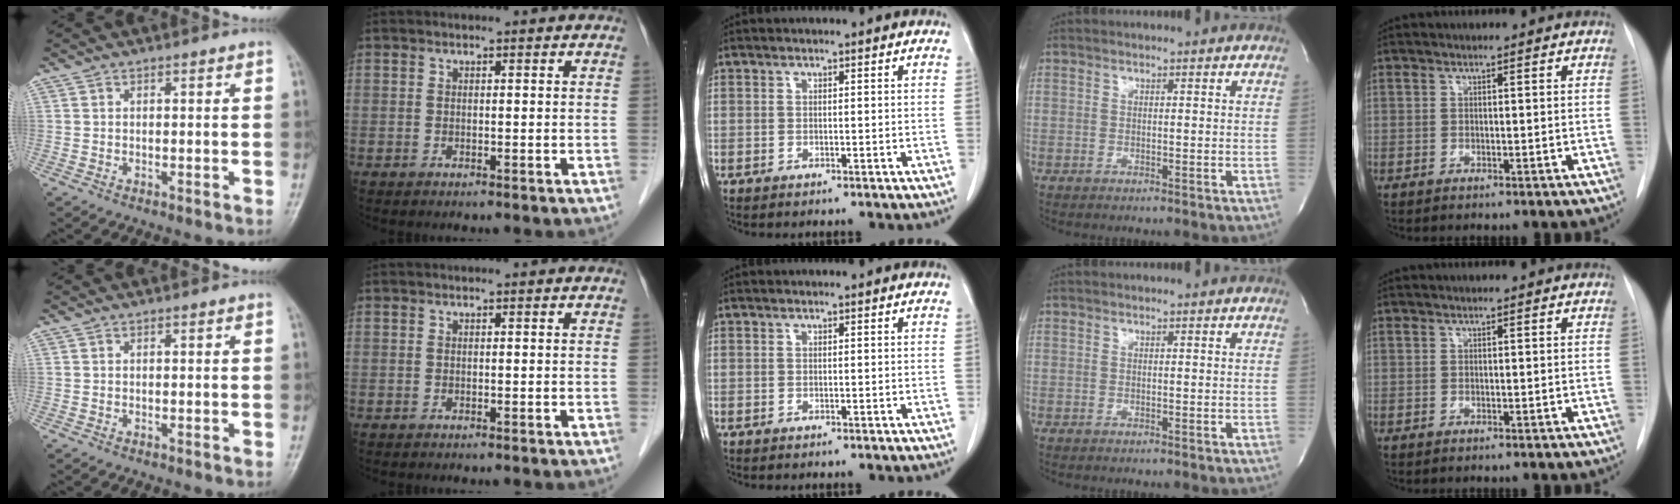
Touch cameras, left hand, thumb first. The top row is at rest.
{}